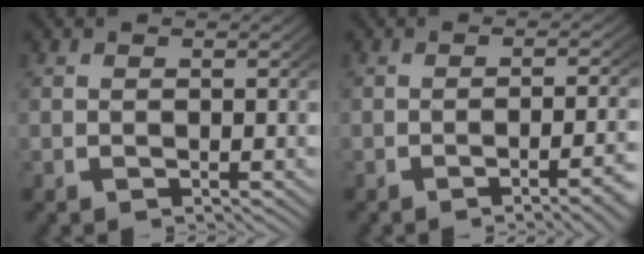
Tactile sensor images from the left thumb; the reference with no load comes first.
{"total": 3.6, "force": [-1.8, 0.4, 3.0], "torque": [-0.042, 0.005, -0.031]}